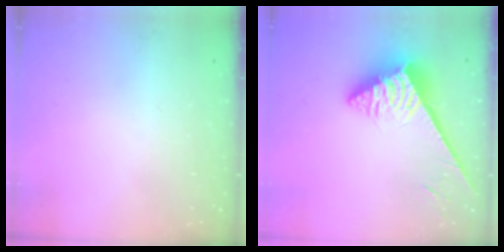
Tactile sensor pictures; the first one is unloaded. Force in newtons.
{"total": 5.6, "press": 5.6, "slide": 0.6}